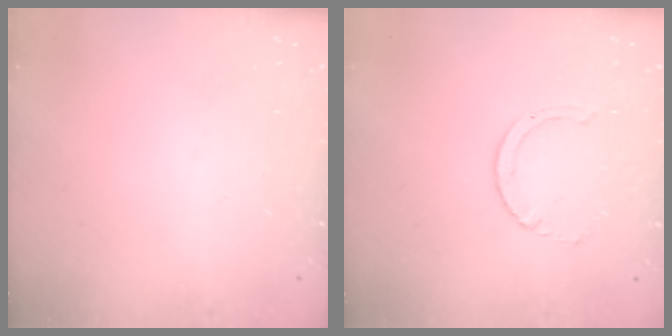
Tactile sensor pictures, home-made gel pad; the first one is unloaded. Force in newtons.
{"total": 2.9, "press": 2.9, "slide": 0.4}